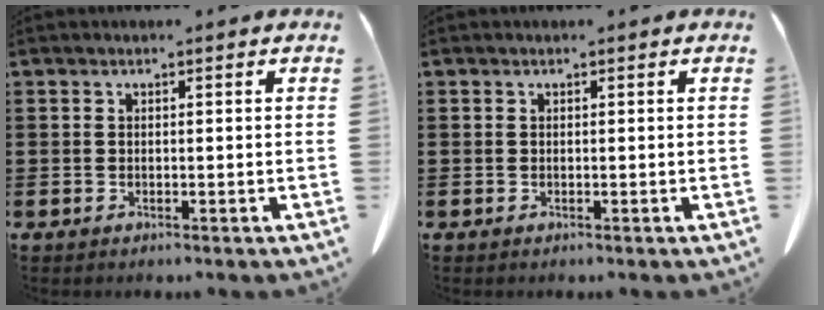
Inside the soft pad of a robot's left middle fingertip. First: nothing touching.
{"total": 0.0}